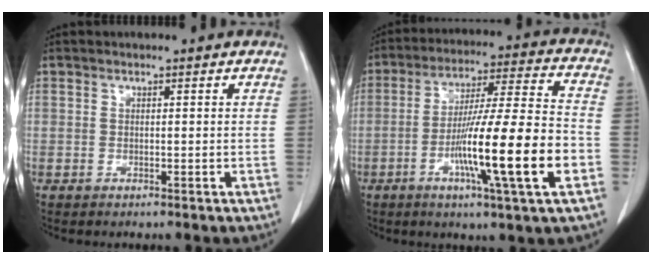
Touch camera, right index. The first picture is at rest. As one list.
[{"total": 17.5, "force": [-5.5, -0.2, 16.6], "torque": [-0.284, -0.009, -0.094]}]